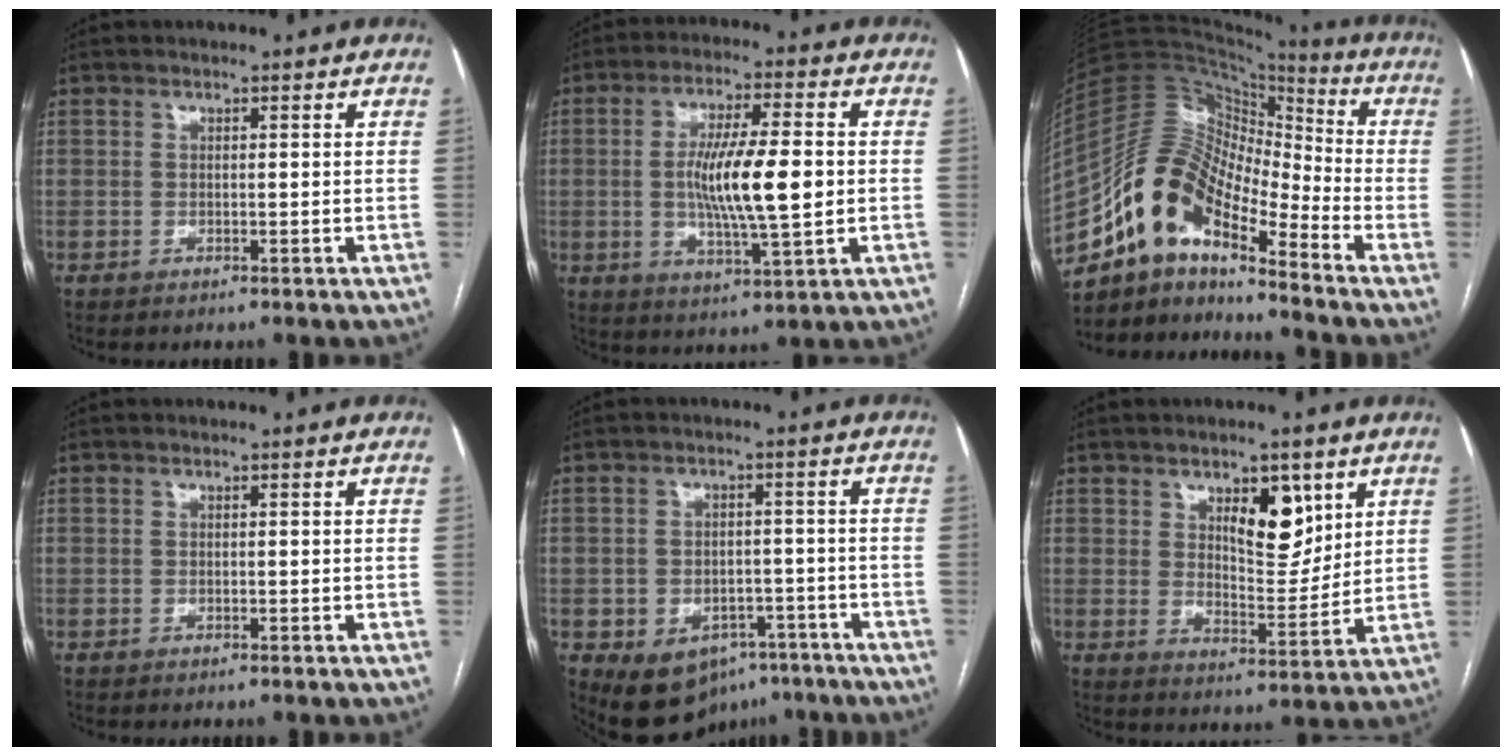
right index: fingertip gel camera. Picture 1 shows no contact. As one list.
[{"total": 12.3, "force": [-0.4, 1.8, 12.2], "torque": [-0.220, -0.002, -0.007]}, {"total": 14.1, "force": [-10.0, 4.9, 8.6], "torque": [-0.157, 0.052, -0.180]}, {"total": 0.0}, {"total": 11.0, "force": [-6.2, 7.7, 4.7], "torque": [-0.061, 0.024, -0.078]}, {"total": 8.4, "force": [4.2, 3.6, 6.3], "torque": [-0.093, -0.006, 0.070]}]